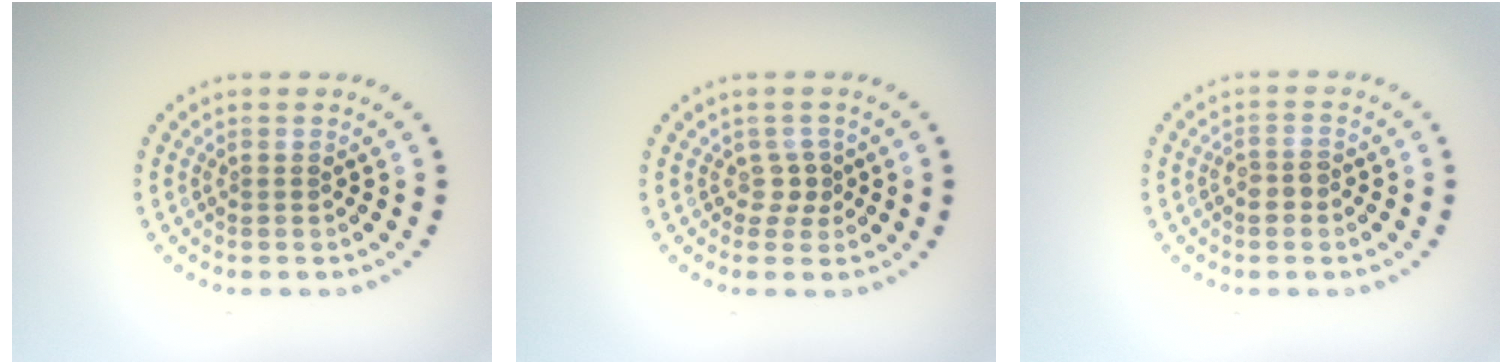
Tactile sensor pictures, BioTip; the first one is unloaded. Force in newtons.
{"total": 1.4, "press": 0.9, "slide": 1.0}
{"total": 1.6, "press": 1.4, "slide": 0.8}